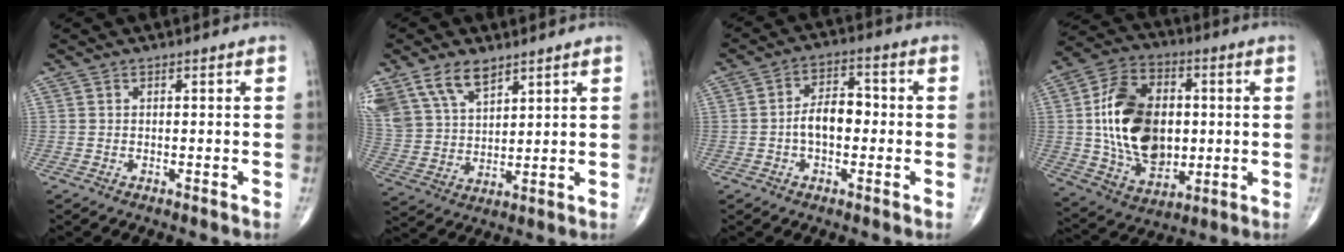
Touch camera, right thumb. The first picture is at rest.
{"total": 13.4, "force": [8.4, 7.5, 7.3], "torque": [-0.136, -0.018, 0.175]}
{"total": 7.1, "force": [-0.9, 4.2, 5.6], "torque": [-0.082, 0.026, -0.023]}
{"total": 20.5, "force": [0.9, 13.8, 15.0], "torque": [-0.235, 0.004, 0.024]}